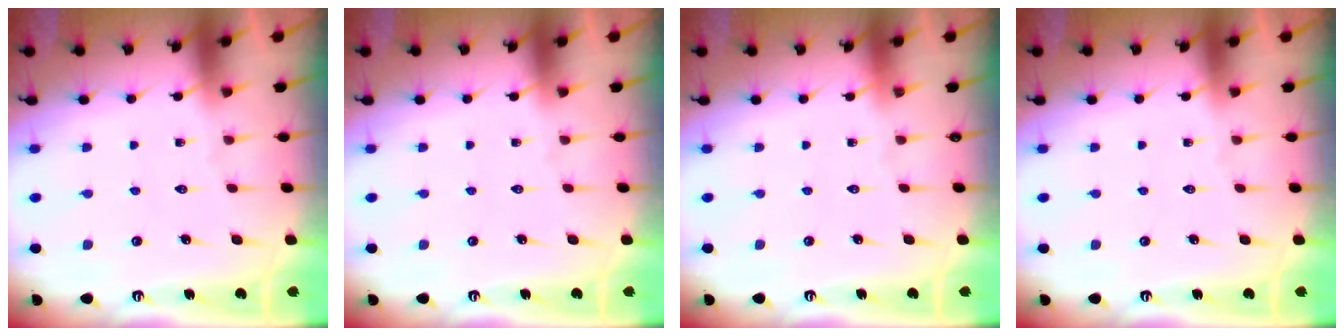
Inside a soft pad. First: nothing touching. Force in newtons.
{"total": 0.0}
{"total": 0.0}
{"total": 0.0}